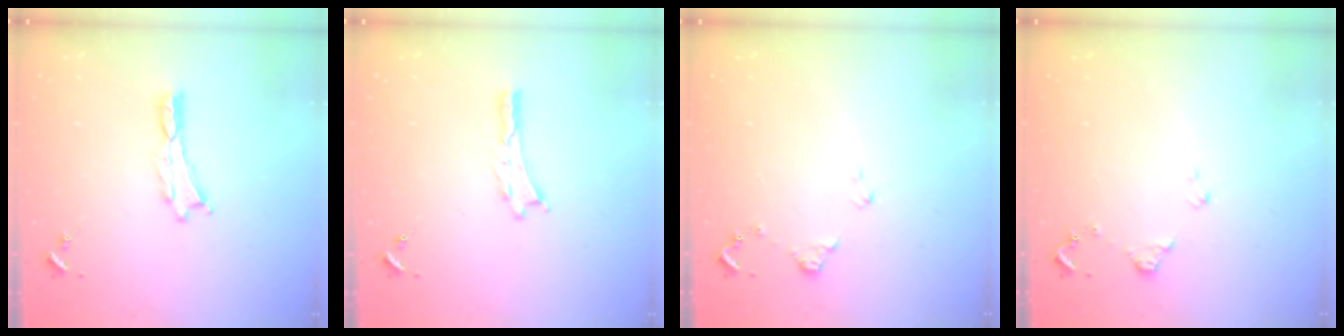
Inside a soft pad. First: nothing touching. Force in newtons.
{"total": 0.0}
{"total": 1.2, "press": 1.2, "slide": 0.2}
{"total": 1.2, "press": 1.2, "slide": 0.2}